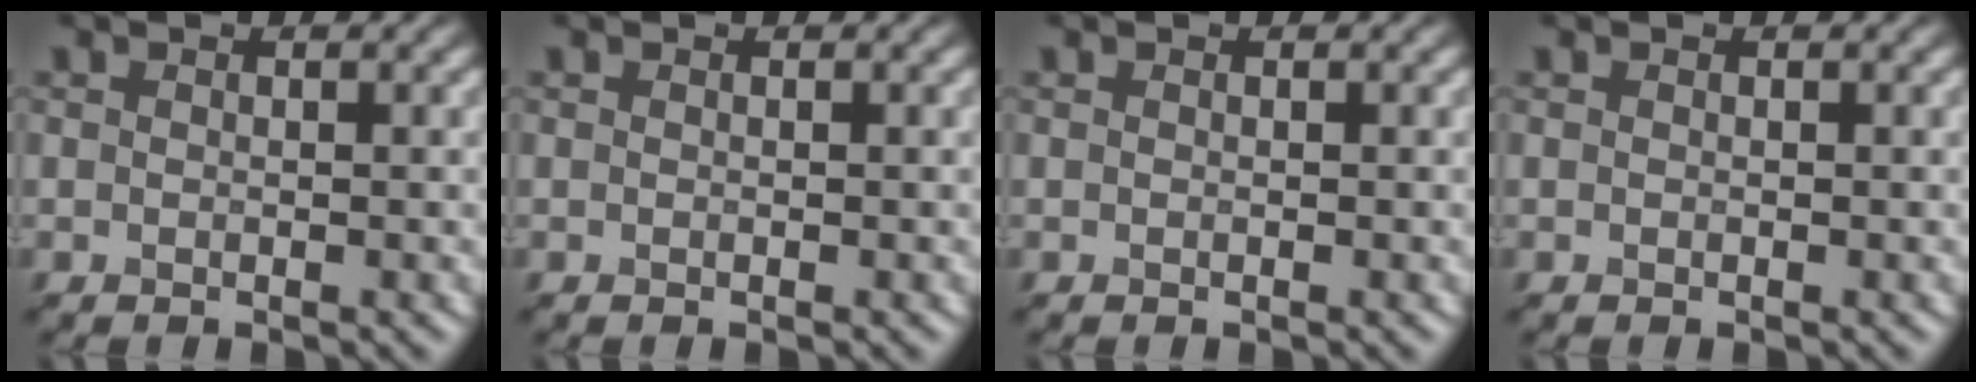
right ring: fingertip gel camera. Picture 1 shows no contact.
{"total": 0.0}
{"total": 0.0}
{"total": 0.0}